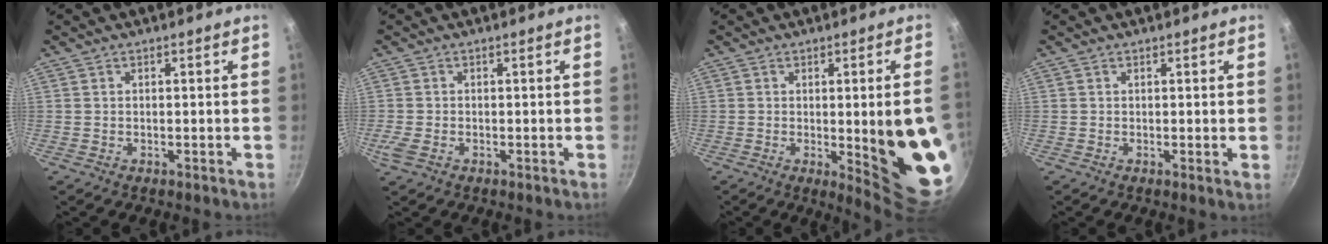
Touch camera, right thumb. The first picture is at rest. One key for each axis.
{"total": 2.5, "fx": -1.0, "fy": 1.6, "fz": 1.7, "tx": -0.038, "ty": -0.003, "tz": -0.022}
{"total": 15.7, "fx": -1.7, "fy": 3.3, "fz": 15.3, "tx": -0.170, "ty": -0.008, "tz": -0.012}
{"total": 0.8, "fx": 0.2, "fy": 0.1, "fz": 0.7, "tx": -0.010, "ty": -0.006, "tz": -0.001}